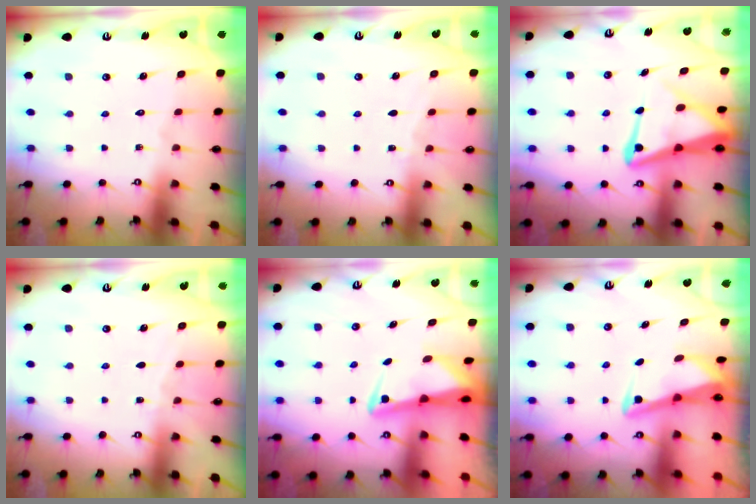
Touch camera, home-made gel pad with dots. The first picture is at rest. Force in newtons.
{"total": 2.7, "press": 2.6, "slide": 0.3}
{"total": 8.7, "press": 8.6, "slide": 1.0}
{"total": 2.7, "press": 2.6, "slide": 0.3}
{"total": 2.7, "press": 2.6, "slide": 0.6}
{"total": 3.0, "press": 3.0, "slide": 0.4}